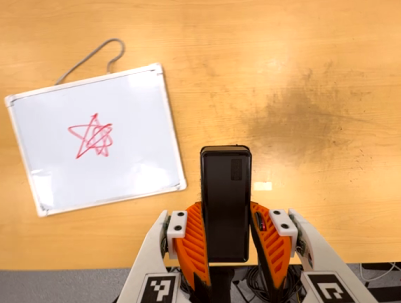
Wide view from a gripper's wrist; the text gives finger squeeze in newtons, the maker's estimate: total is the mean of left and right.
{"total": 4.5, "left": 3.3, "right": 5.8}